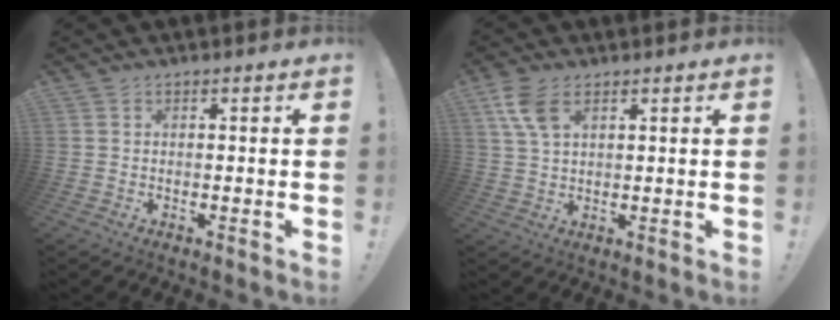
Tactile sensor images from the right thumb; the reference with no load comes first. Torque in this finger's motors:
{"motor_torque": [0.36, 0.41, 0.13, 0.03, 0.03]}